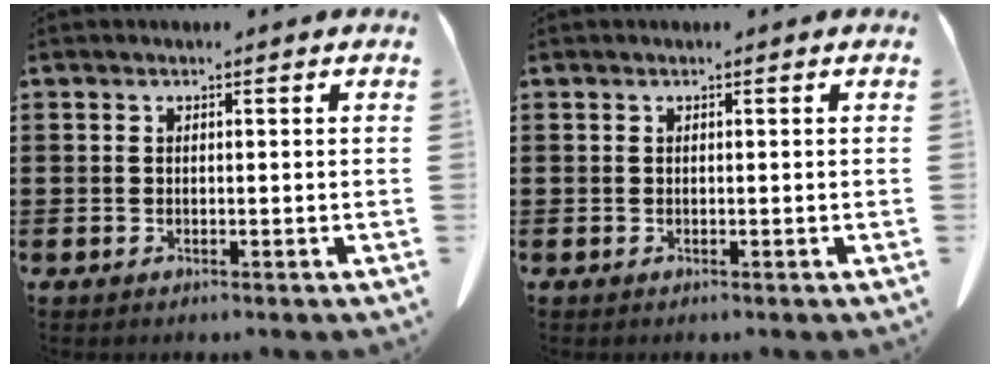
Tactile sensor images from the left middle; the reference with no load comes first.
{"total": 0.0}